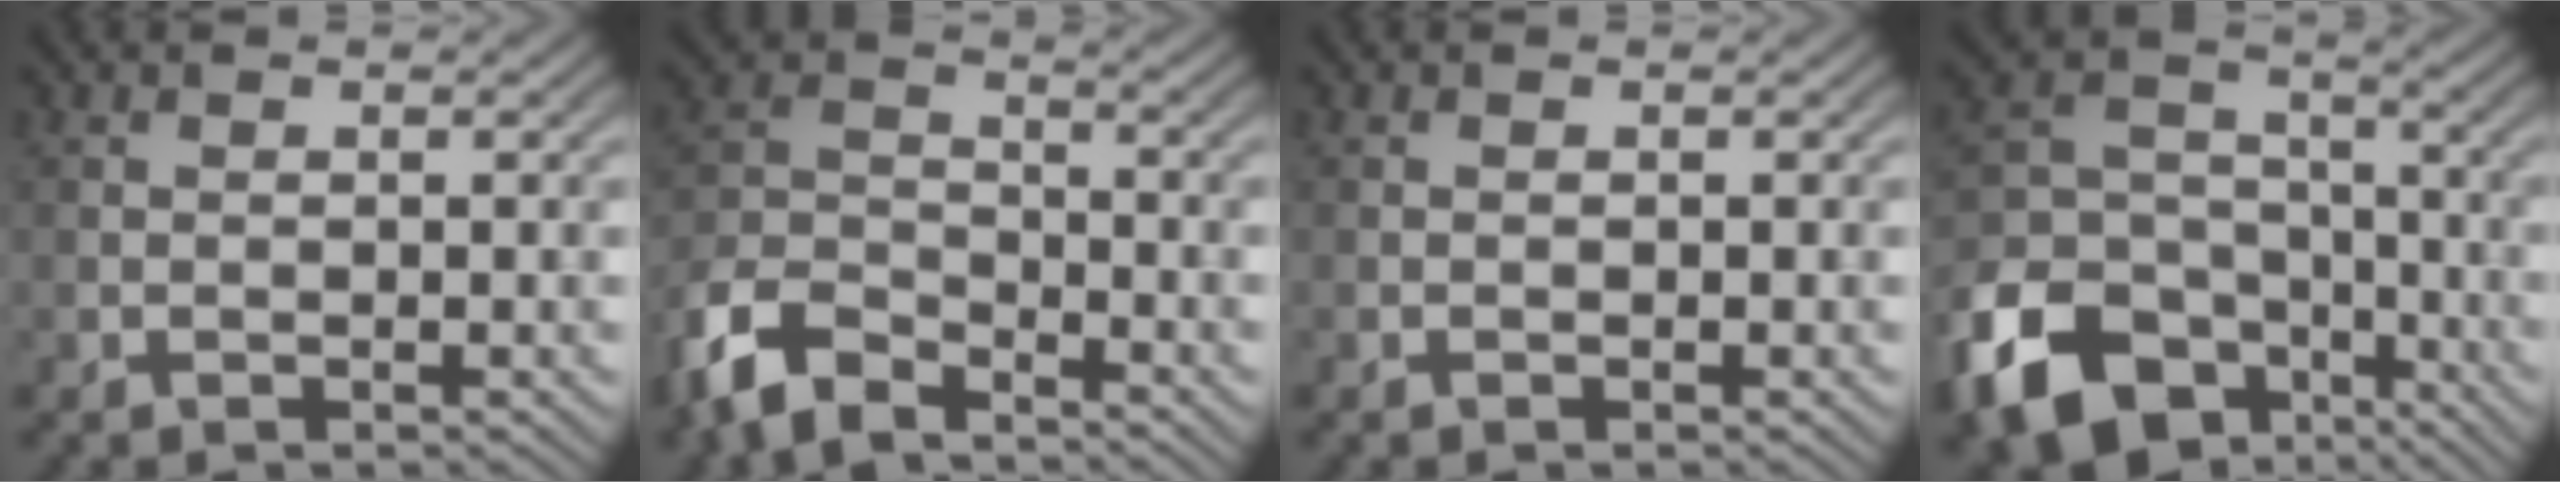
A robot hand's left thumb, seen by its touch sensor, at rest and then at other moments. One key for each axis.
{"total": 8.6, "fx": -6.6, "fy": 3.3, "fz": 4.4, "tx": -0.095, "ty": -0.010, "tz": -0.155}
{"total": 0.0}
{"total": 15.3, "fx": -8.5, "fy": 10.3, "fz": 7.5, "tx": -0.202, "ty": -0.036, "tz": -0.160}